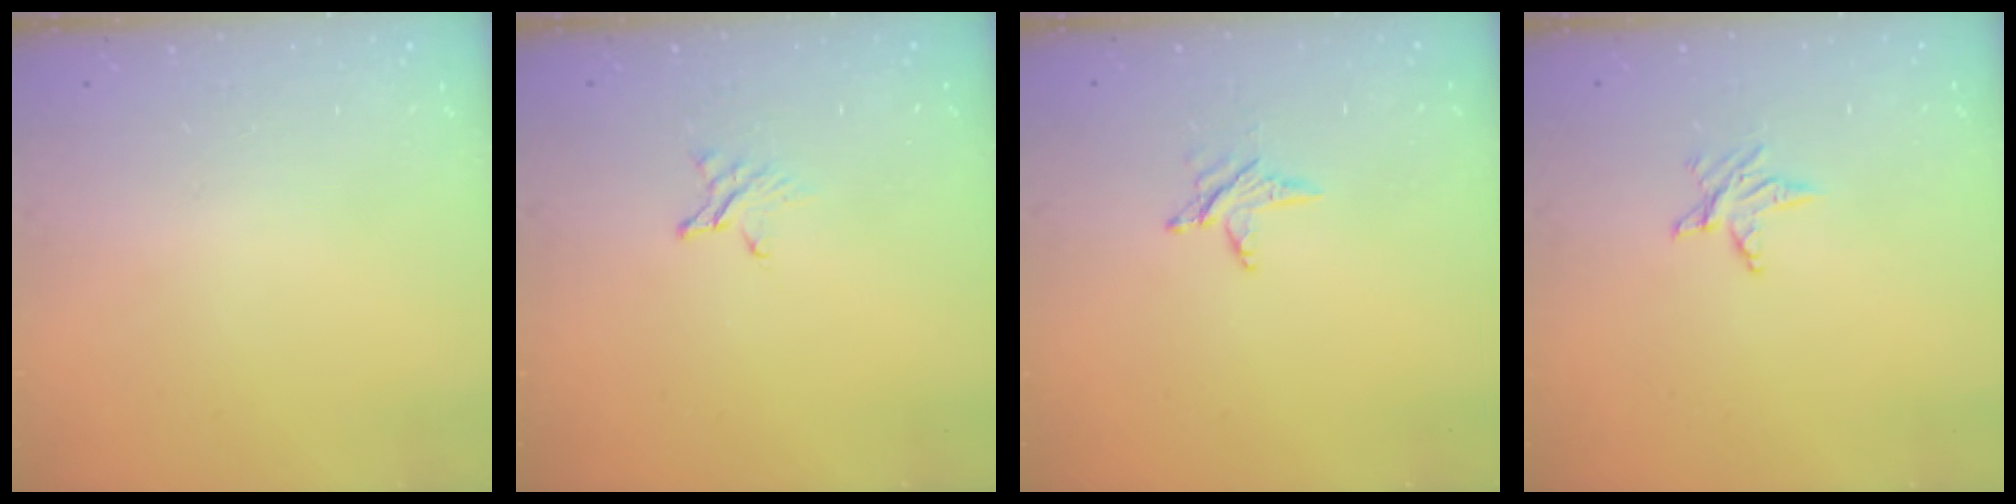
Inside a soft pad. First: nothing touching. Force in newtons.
{"total": 2.4, "press": 2.4, "slide": 0.2}
{"total": 3.9, "press": 3.9, "slide": 0.5}
{"total": 3.6, "press": 3.6, "slide": 0.5}